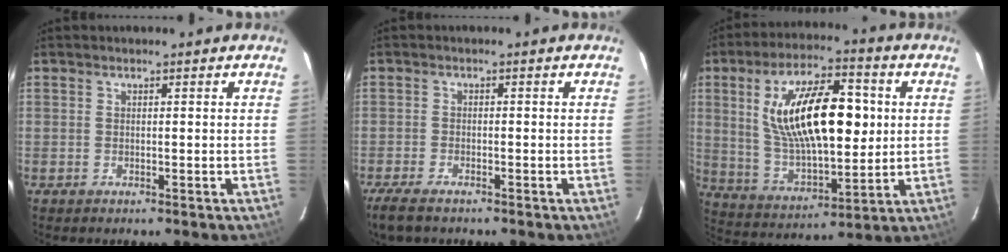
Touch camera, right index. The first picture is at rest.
{"total": 5.8, "force": [-4.6, 1.8, 3.1], "torque": [-0.084, -0.021, -0.089]}
{"total": 21.0, "force": [4.0, 9.0, 18.6], "torque": [-0.332, 0.016, 0.083]}